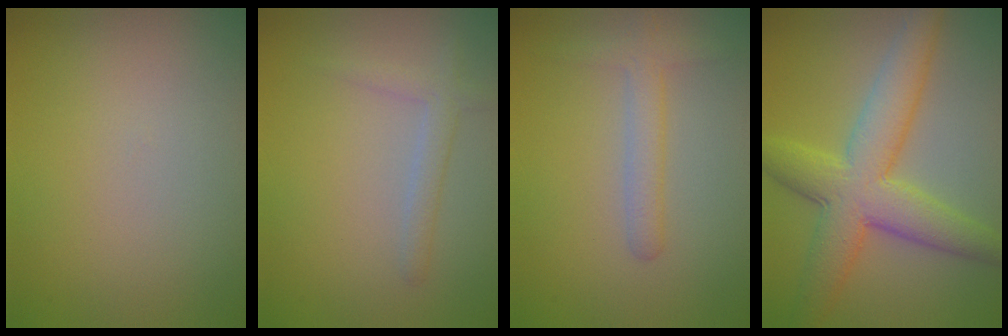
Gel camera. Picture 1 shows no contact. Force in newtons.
{"total": 1.8, "press": 1.7, "slide": 0.1}
{"total": 2.2, "press": 2.2, "slide": 0.1}
{"total": 7.5, "press": 7.5, "slide": 0.1}